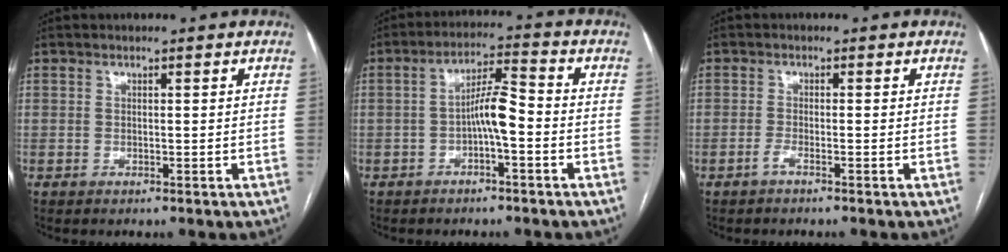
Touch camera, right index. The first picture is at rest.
{"total": 5.7, "force": [-1.5, 0.9, 5.4], "torque": [-0.098, 0.018, -0.026]}
{"total": 1.1, "force": [-0.9, -0.2, 0.7], "torque": [-0.013, 0.001, -0.018]}